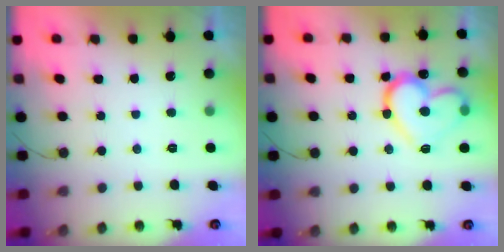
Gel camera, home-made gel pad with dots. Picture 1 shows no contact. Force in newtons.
{"total": 17.2, "press": 17.2, "slide": 1.0}